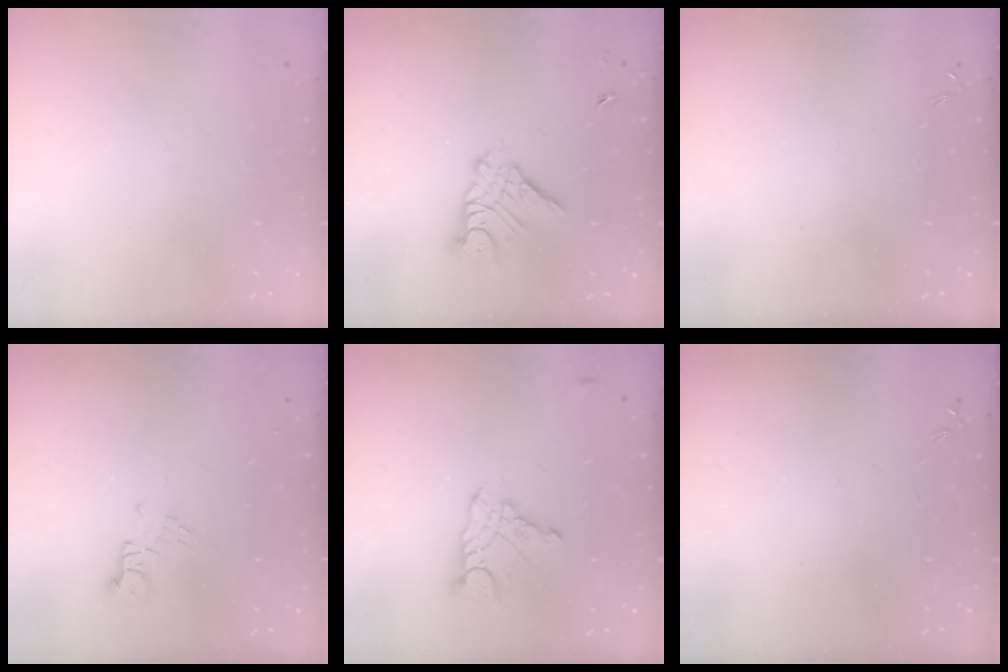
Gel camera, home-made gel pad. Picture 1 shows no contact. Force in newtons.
{"total": 10.7, "press": 10.7, "slide": 0.8}
{"total": 0.0}
{"total": 2.4, "press": 2.3, "slide": 0.3}
{"total": 10.1, "press": 10.0, "slide": 0.8}
{"total": 0.0}